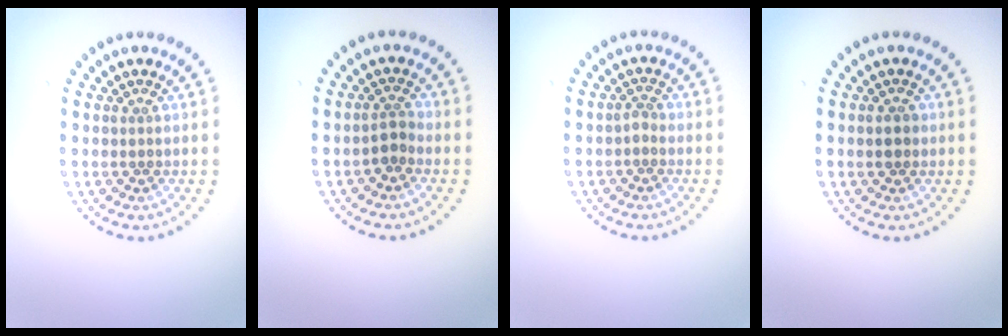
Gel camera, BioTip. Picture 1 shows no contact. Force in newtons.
{"total": 1.4, "press": 1.1, "slide": 0.9}
{"total": 1.0, "press": 0.8, "slide": 0.6}
{"total": 1.3, "press": 1.3, "slide": 0.1}